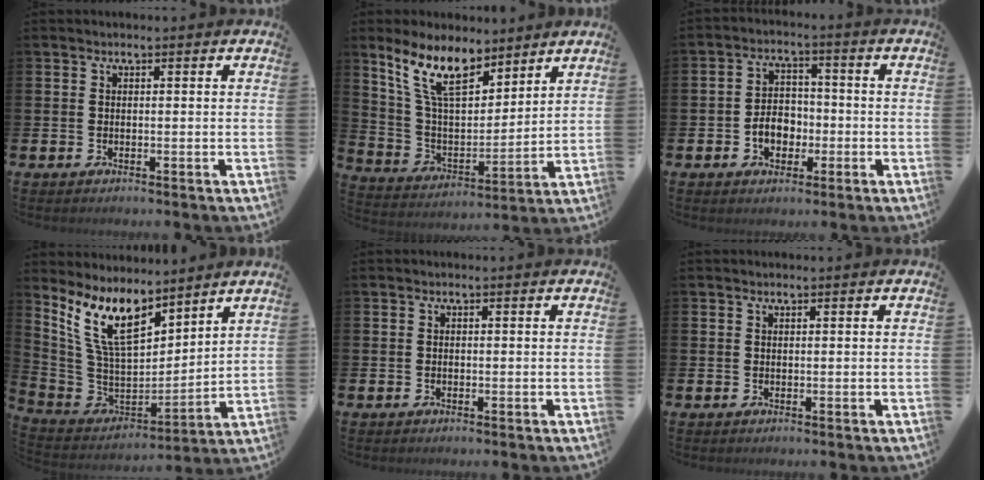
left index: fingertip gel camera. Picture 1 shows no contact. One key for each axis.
{"total": 11.2, "fx": 8.6, "fy": 4.2, "fz": 5.9, "tx": -0.147, "ty": -0.026, "tz": 0.160}
{"total": 4.4, "fx": -1.9, "fy": 3.3, "fz": 2.3, "tx": -0.029, "ty": 0.000, "tz": -0.042}
{"total": 10.9, "fx": 7.6, "fy": 4.9, "fz": 6.1, "tx": -0.153, "ty": -0.041, "tz": 0.140}
{"total": 0.6, "fx": -0.6, "fy": 0.1, "fz": -0.3, "tx": -0.001, "ty": 0.004, "tz": -0.011}
{"total": 0.0}